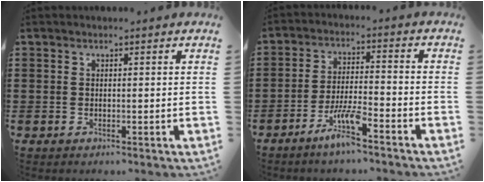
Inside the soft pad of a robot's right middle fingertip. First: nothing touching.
{"total": 5.9, "force": [-4.2, 0.5, 4.2], "torque": [-0.089, -0.007, -0.079]}